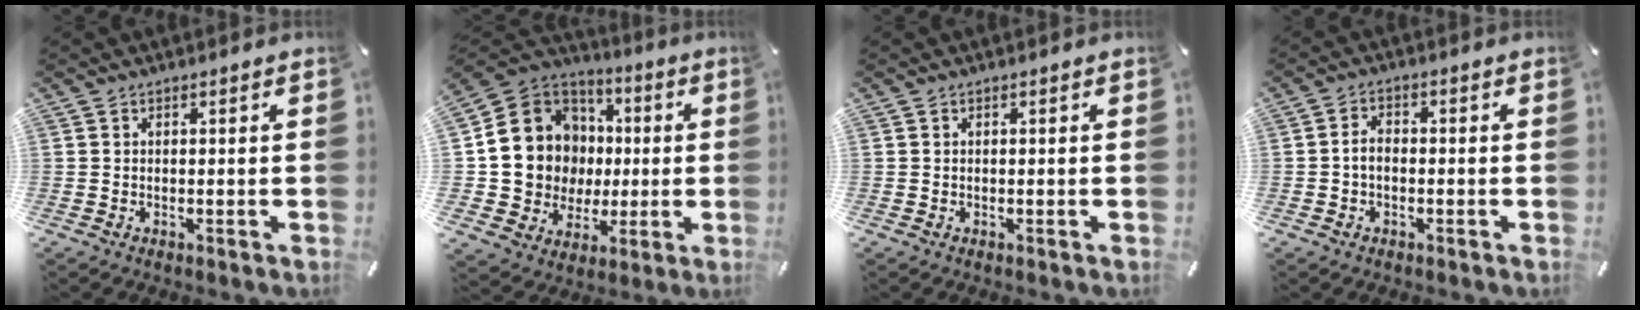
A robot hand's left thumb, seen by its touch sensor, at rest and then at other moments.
{"total": 14.9, "force": [0.6, 14.4, 3.7], "torque": [-0.072, -0.013, 0.038]}
{"total": 0.0}
{"total": 3.1, "force": [-0.8, 2.1, 2.3], "torque": [-0.044, 0.008, -0.015]}